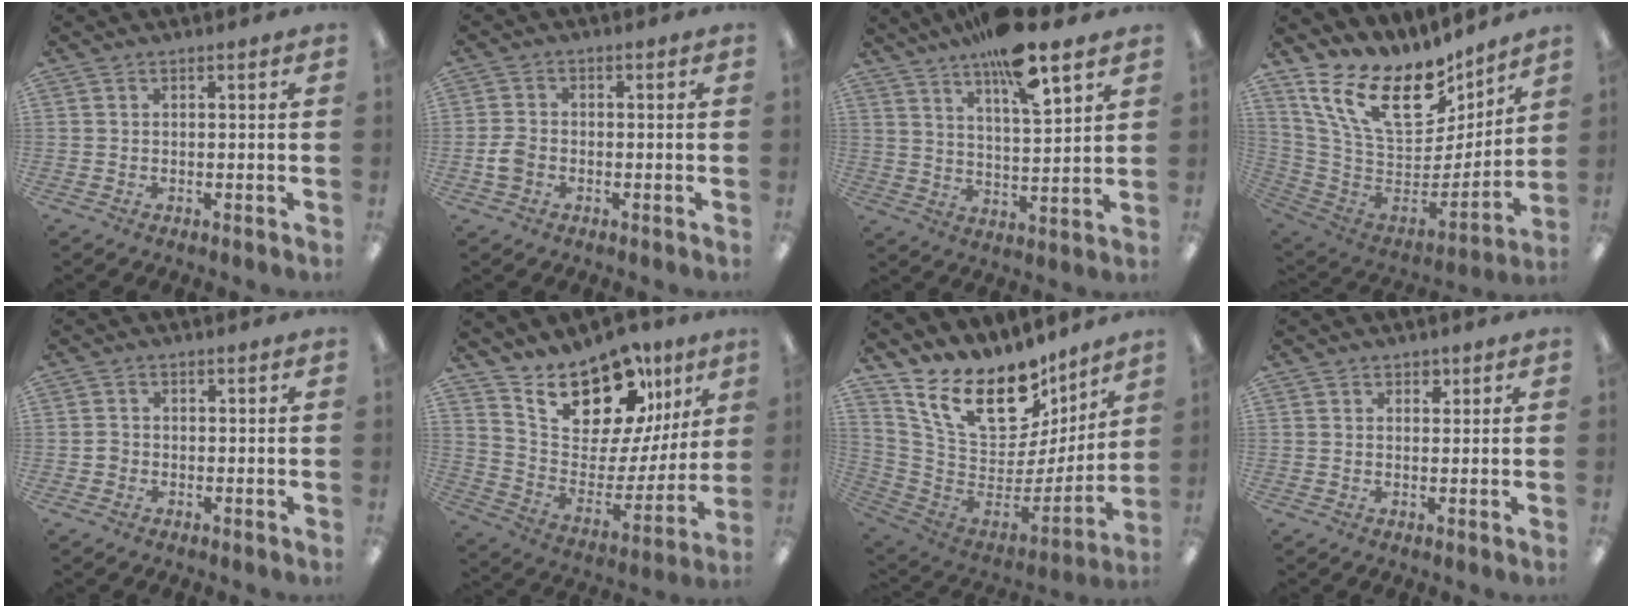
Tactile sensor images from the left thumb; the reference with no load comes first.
{"total": 3.8, "force": [-1.2, 2.9, 2.1], "torque": [-0.042, 0.007, -0.023]}
{"total": 12.8, "force": [9.7, 2.8, 7.8], "torque": [-0.129, -0.053, 0.165]}
{"total": 20.9, "force": [12.9, 10.8, 12.4], "torque": [-0.223, -0.093, 0.231]}
{"total": 1.4, "force": [-0.3, 1.3, 0.3], "torque": [-0.006, 0.005, -0.009]}
{"total": 19.8, "force": [16.0, 8.7, 7.8], "torque": [-0.127, -0.122, 0.282]}
{"total": 20.4, "force": [14.3, 9.1, 11.2], "torque": [-0.195, -0.109, 0.255]}
{"total": 1.8, "force": [1.2, 1.3, 0.3], "torque": [0.000, 0.000, 0.020]}